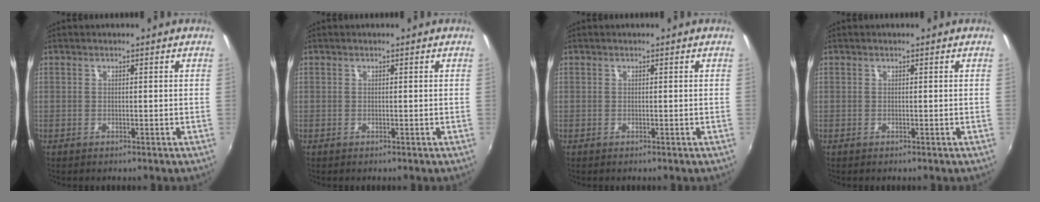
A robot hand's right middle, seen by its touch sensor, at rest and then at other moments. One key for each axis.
{"total": 0.0}
{"total": 0.0}
{"total": 0.0}